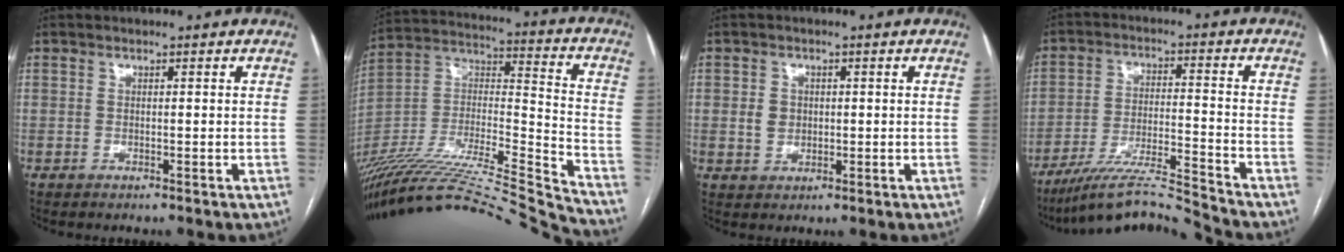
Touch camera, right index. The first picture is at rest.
{"total": 33.4, "force": [-30.3, -1.5, 14.0], "torque": [-0.226, -0.049, -0.485]}
{"total": 2.8, "force": [0.3, 2.5, 1.3], "torque": [-0.025, 0.009, 0.011]}
{"total": 13.3, "force": [-12.4, -3.1, 3.8], "torque": [-0.061, 0.011, -0.223]}